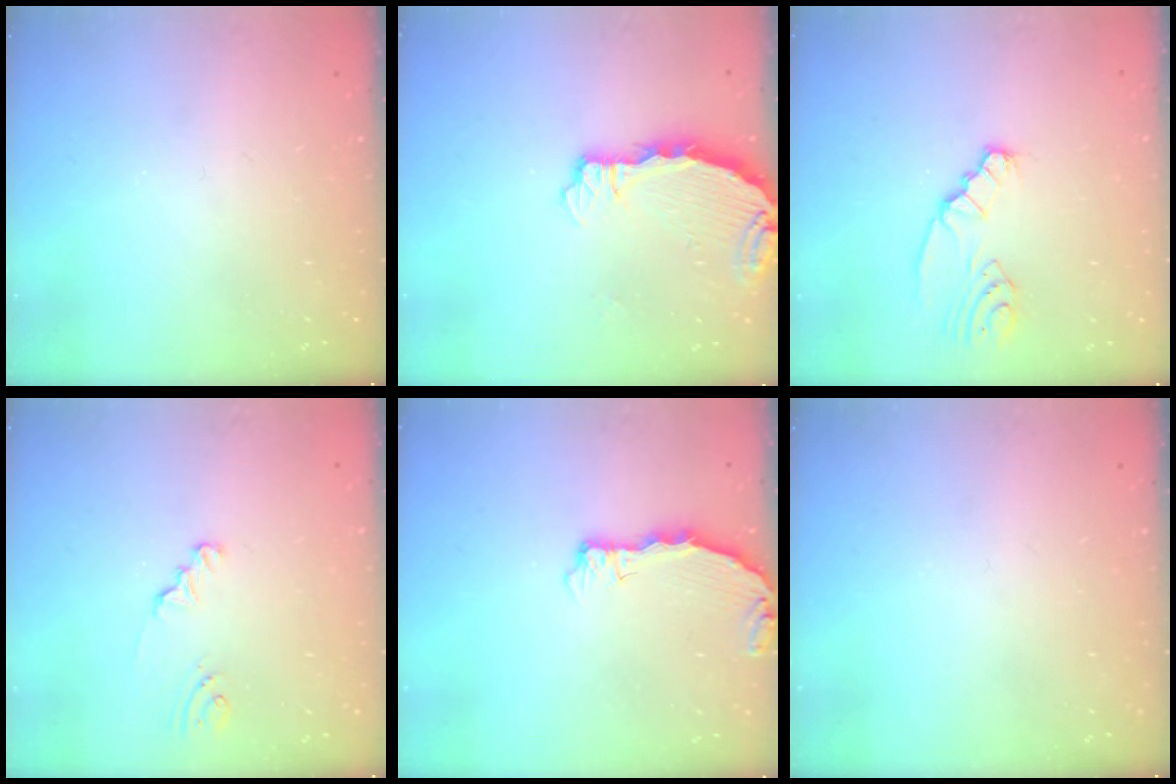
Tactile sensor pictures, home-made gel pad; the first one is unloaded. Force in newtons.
{"total": 3.8, "press": 3.7, "slide": 0.4}
{"total": 2.4, "press": 2.4, "slide": 0.4}
{"total": 1.7, "press": 1.7, "slide": 0.2}
{"total": 3.7, "press": 3.7, "slide": 0.4}
{"total": 0.0}